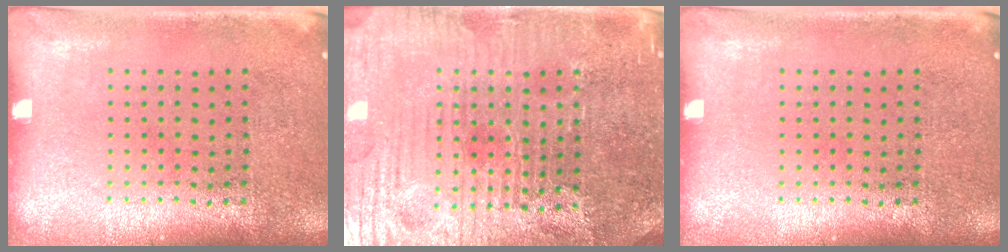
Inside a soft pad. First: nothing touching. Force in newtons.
{"total": 5.1, "press": 4.9, "slide": 1.3}
{"total": 0.0}